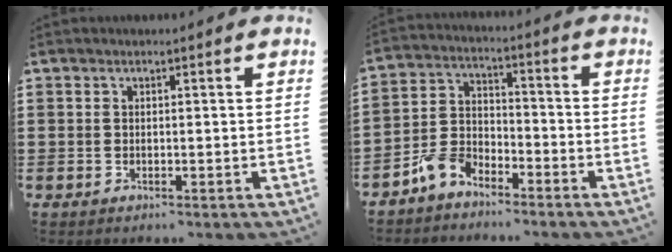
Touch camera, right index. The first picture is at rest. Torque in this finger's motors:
{"motor_torque": [2.14, 0.00, 0.23, 0.07]}